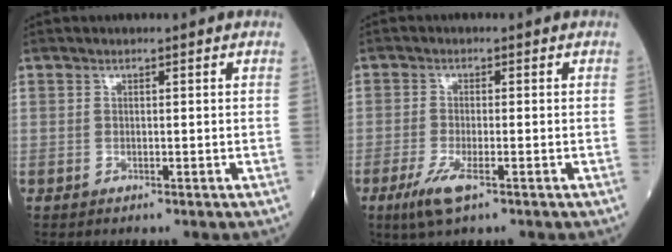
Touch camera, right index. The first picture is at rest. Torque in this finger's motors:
{"motor_torque": [0.57, -0.24, 0.16, 0.07]}